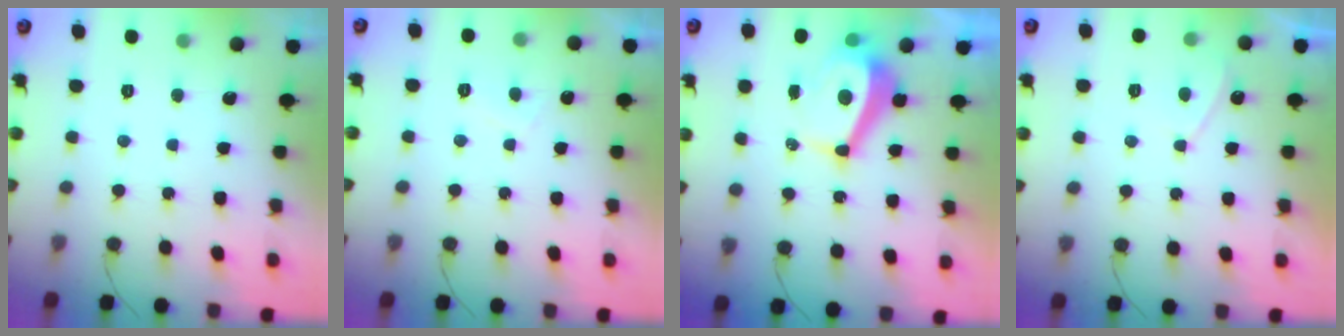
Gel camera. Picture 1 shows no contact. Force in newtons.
{"total": 1.7, "press": 1.5, "slide": 0.7}
{"total": 8.6, "press": 8.5, "slide": 0.9}
{"total": 2.3, "press": 2.2, "slide": 0.5}